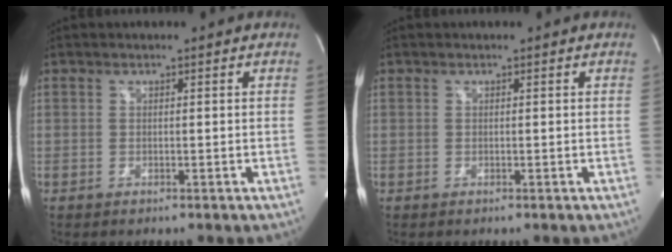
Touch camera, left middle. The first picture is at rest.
{"total": 0.0}